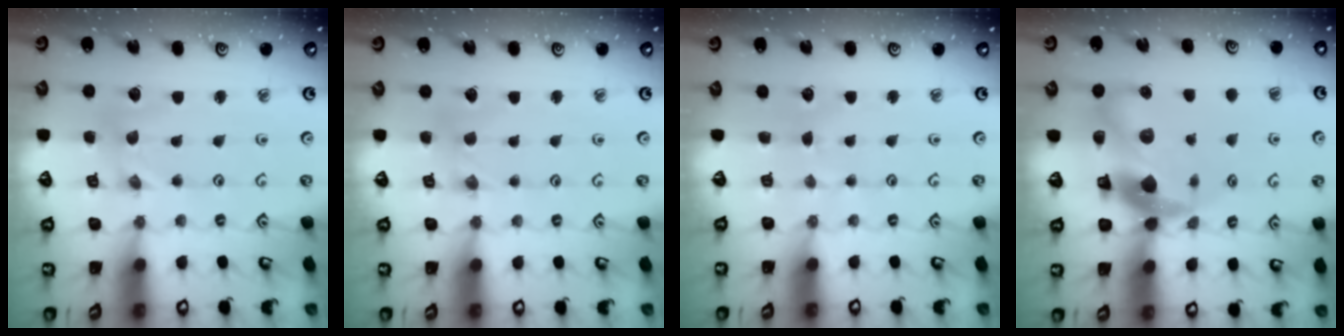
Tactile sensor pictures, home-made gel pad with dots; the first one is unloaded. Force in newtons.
{"total": 2.1, "press": 2.1, "slide": 0.3}
{"total": 1.6, "press": 1.6, "slide": 0.2}
{"total": 14.2, "press": 14.0, "slide": 1.9}